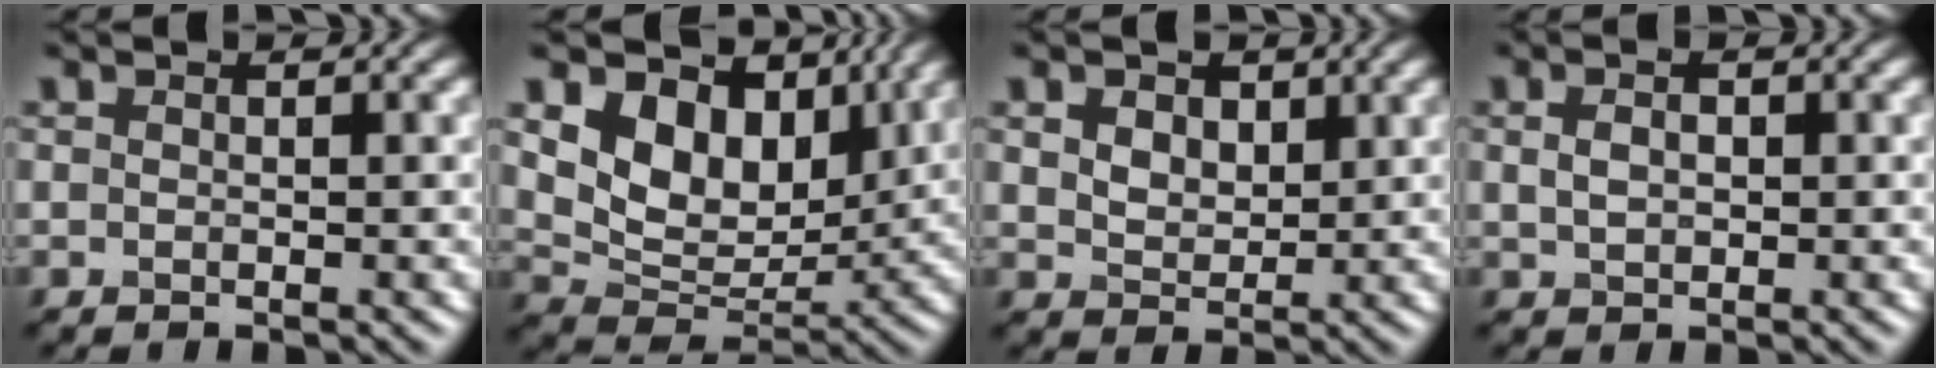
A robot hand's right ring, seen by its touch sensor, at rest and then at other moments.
{"total": 9.5, "force": [3.8, 6.4, 5.8], "torque": [-0.111, -0.016, 0.069]}
{"total": 3.7, "force": [1.6, 2.5, 2.1], "torque": [-0.046, 0.009, 0.019]}
{"total": 2.2, "force": [0.5, 1.5, 1.5], "torque": [-0.029, 0.003, 0.010]}